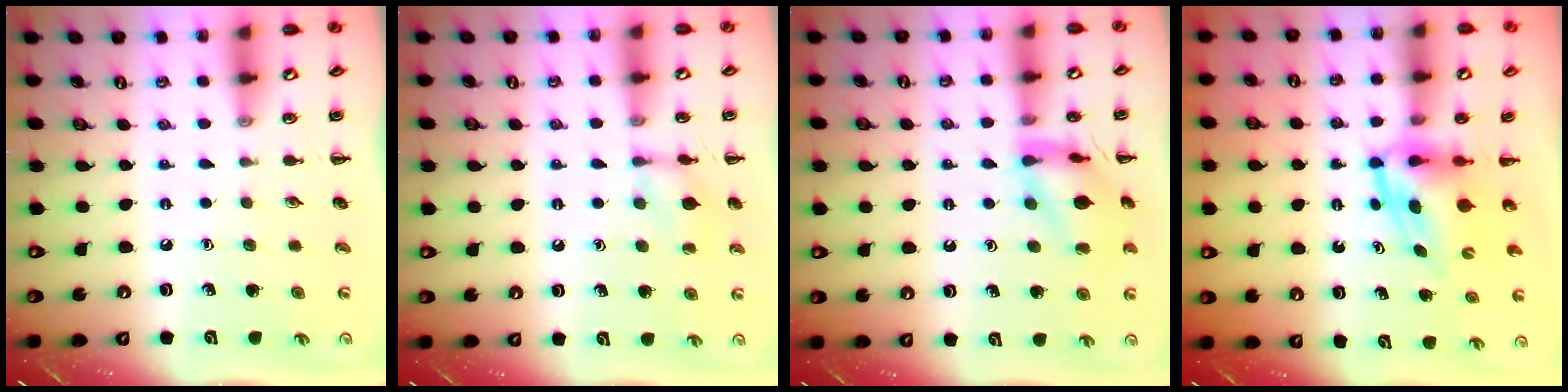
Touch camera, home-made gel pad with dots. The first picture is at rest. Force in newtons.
{"total": 9.6, "press": 9.5, "slide": 1.5}
{"total": 12.8, "press": 12.8, "slide": 0.6}
{"total": 5.0, "press": 4.9, "slide": 1.1}